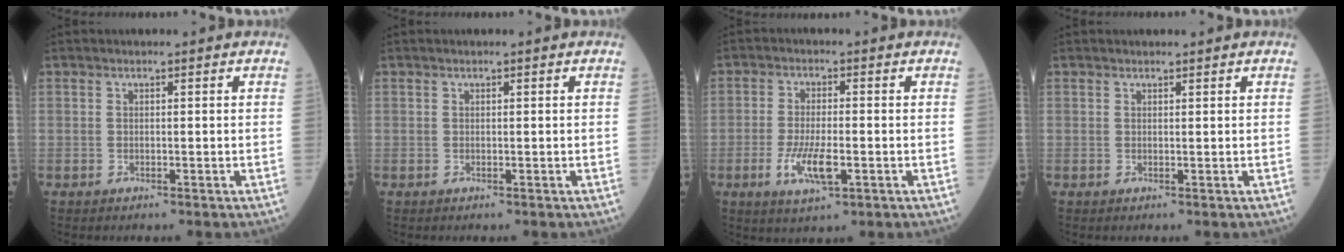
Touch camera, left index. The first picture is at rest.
{"total": 0.0}
{"total": 6.3, "force": [-2.1, 1.8, 5.6], "torque": [-0.117, -0.009, -0.035]}
{"total": 0.6, "force": [0.5, 0.1, 0.0], "torque": [-0.007, 0.000, 0.009]}